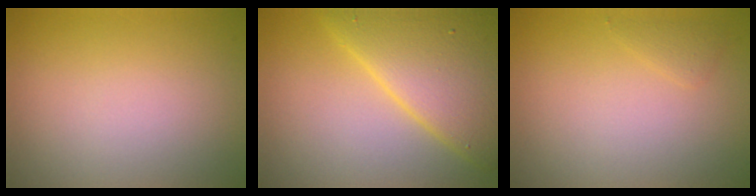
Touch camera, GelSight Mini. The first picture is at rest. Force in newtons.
{"total": 9.2, "press": 9.2, "slide": 0.5}
{"total": 0.8, "press": 0.8, "slide": 0.0}